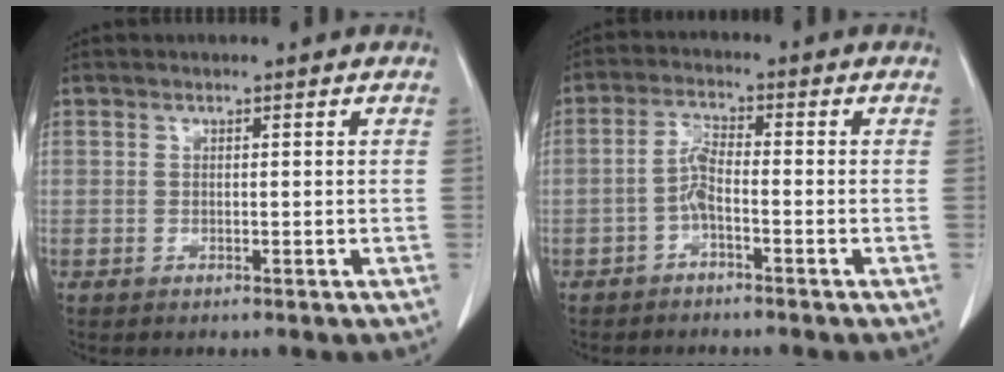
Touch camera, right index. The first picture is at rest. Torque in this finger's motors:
{"motor_torque": [0.48, -0.38, 0.19, 0.06]}